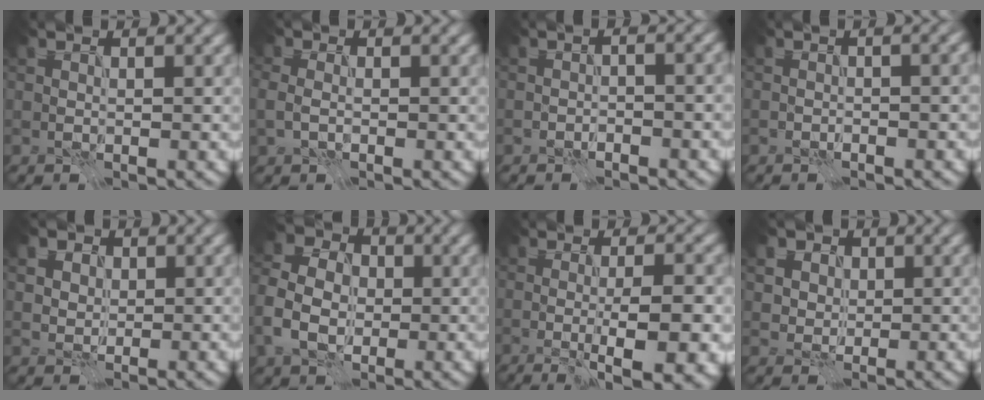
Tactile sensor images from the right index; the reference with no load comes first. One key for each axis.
{"total": 1.5, "fx": -0.3, "fy": 1.2, "fz": 0.8, "tx": -0.016, "ty": 0.002, "tz": -0.003}
{"total": 3.8, "fx": 0.1, "fy": 1.9, "fz": 3.3, "tx": -0.007, "ty": 0.028, "tz": -0.021}
{"total": 4.5, "fx": 1.0, "fy": 1.9, "fz": 3.9, "tx": -0.020, "ty": 0.026, "tz": -0.011}
{"total": 3.2, "fx": 1.5, "fy": 2.5, "fz": 1.4, "tx": -0.034, "ty": 0.006, "tz": 0.026}
{"total": 7.2, "fx": -0.8, "fy": 5.9, "fz": 4.0, "tx": -0.092, "ty": 0.004, "tz": -0.018}
{"total": 6.6, "fx": -2.1, "fy": 1.5, "fz": 6.1, "tx": -0.074, "ty": -0.006, "tz": -0.029}
{"total": 4.6, "fx": 2.4, "fy": 3.4, "fz": 1.8, "tx": -0.048, "ty": 0.002, "tz": 0.046}